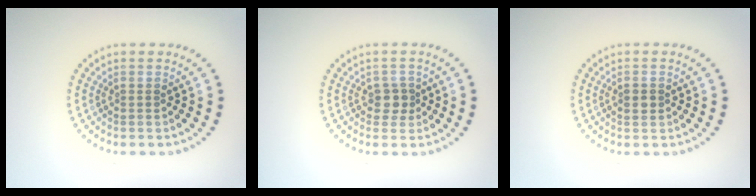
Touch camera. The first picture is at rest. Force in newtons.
{"total": 1.8, "press": 1.5, "slide": 0.9}
{"total": 1.5, "press": 1.5, "slide": 0.1}